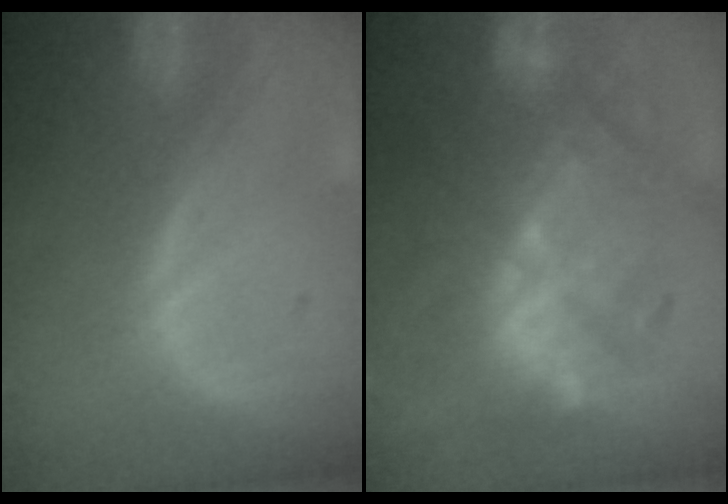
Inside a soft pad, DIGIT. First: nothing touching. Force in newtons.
{"total": 9.6, "press": 9.5, "slide": 1.5}